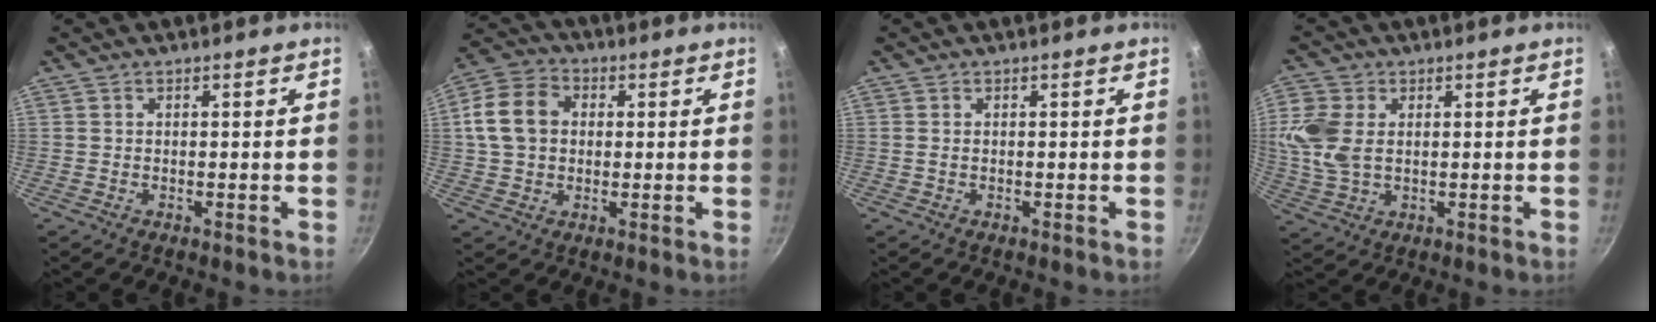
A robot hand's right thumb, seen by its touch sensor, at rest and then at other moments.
{"total": 10.8, "force": [1.4, 8.4, 6.7], "torque": [-0.104, 0.017, 0.011]}
{"total": 0.6, "force": [0.1, 0.3, 0.5], "torque": [-0.011, 0.000, 0.001]}
{"total": 8.8, "force": [1.3, 6.0, 6.4], "torque": [-0.137, -0.001, 0.028]}